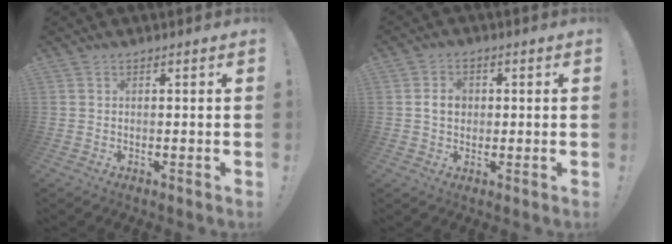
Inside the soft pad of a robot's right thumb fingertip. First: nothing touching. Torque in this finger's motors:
{"motor_torque": [0.60, 0.54, 0.51, -0.31, 0.15]}